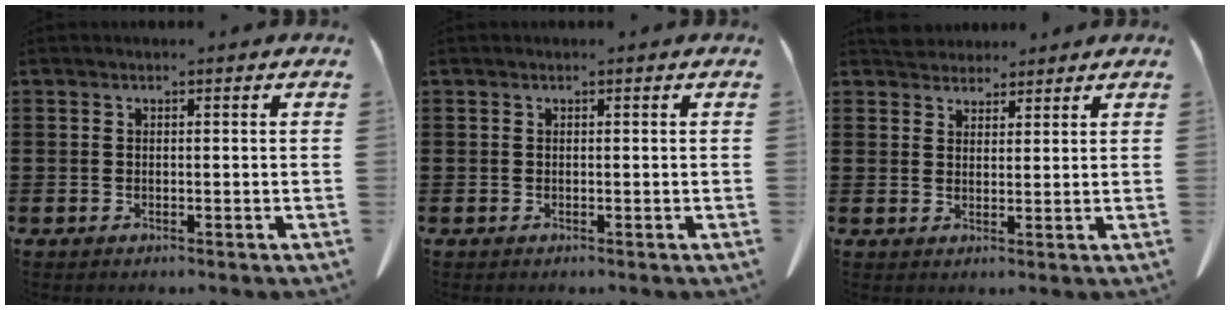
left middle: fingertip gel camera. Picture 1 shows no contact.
{"total": 0.0}
{"total": 3.4, "force": [3.3, 1.0, 0.1], "torque": [-0.004, -0.008, 0.064]}